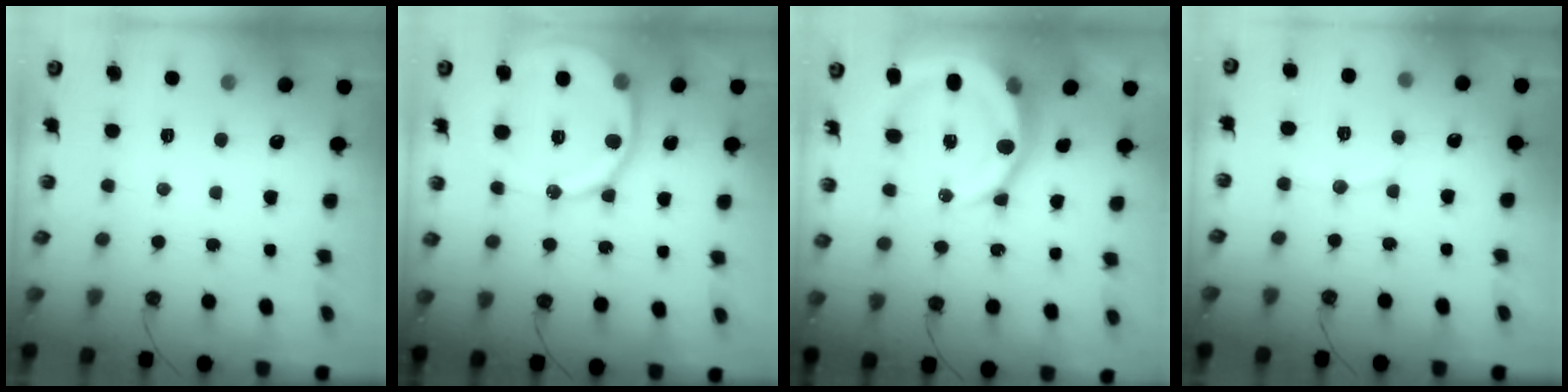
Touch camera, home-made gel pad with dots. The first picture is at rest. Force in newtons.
{"total": 16.1, "press": 16.0, "slide": 1.7}
{"total": 16.9, "press": 16.8, "slide": 1.8}
{"total": 5.7, "press": 5.7, "slide": 0.5}